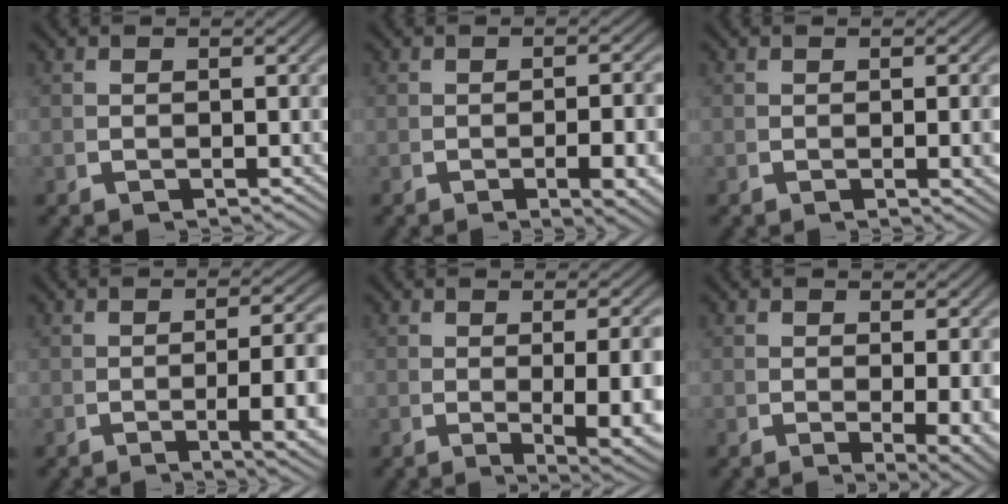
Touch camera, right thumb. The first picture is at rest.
{"total": 3.9, "force": [-1.2, 1.0, 3.6], "torque": [-0.046, 0.004, -0.018]}
{"total": 1.7, "force": [-0.2, 0.3, 1.7], "torque": [-0.022, 0.002, -0.002]}
{"total": 6.1, "force": [-1.3, 1.7, 5.7], "torque": [-0.086, 0.002, -0.016]}
{"total": 6.1, "force": [-1.3, 2.2, 5.6], "torque": [-0.087, -0.020, -0.005]}
{"total": 3.3, "force": [-0.2, 1.1, 3.1], "torque": [-0.045, -0.019, 0.007]}